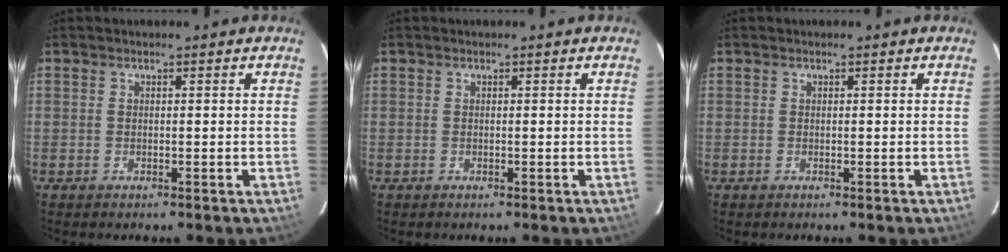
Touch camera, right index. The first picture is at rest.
{"total": 0.0}
{"total": 0.0}